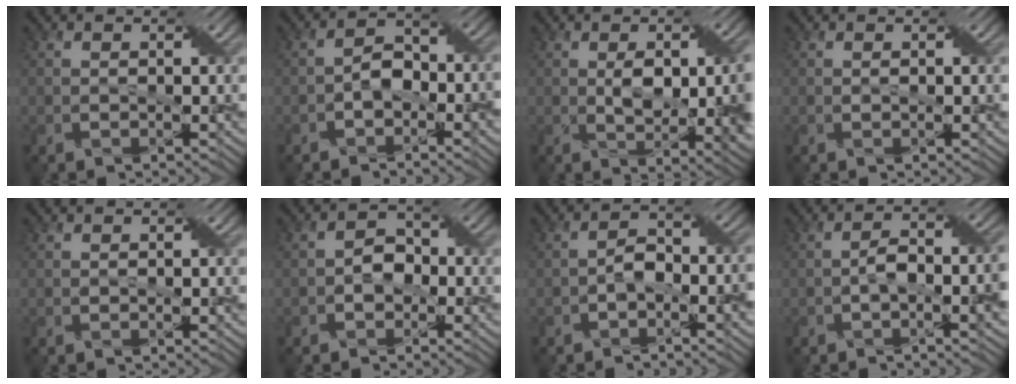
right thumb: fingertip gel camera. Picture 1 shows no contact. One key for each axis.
{"total": 3.8, "fx": -1.6, "fy": 2.3, "fz": 2.6, "tx": -0.045, "ty": 0.010, "tz": -0.033}
{"total": 8.9, "fx": -0.2, "fy": 3.8, "fz": 8.0, "tx": -0.122, "ty": -0.005, "tz": 0.005}
{"total": 0.7, "fx": 0.1, "fy": 0.2, "fz": 0.6, "tx": -0.011, "ty": 0.000, "tz": 0.002}
{"total": 0.0}
{"total": 2.7, "fx": -1.0, "fy": 2.0, "fz": 1.5, "tx": -0.028, "ty": 0.008, "tz": -0.023}
{"total": 4.1, "fx": -1.5, "fy": 2.0, "fz": 3.3, "tx": -0.054, "ty": 0.010, "tz": -0.031}
{"total": 5.3, "fx": -1.2, "fy": 1.9, "fz": 4.8, "tx": -0.082, "ty": 0.009, "tz": -0.025}